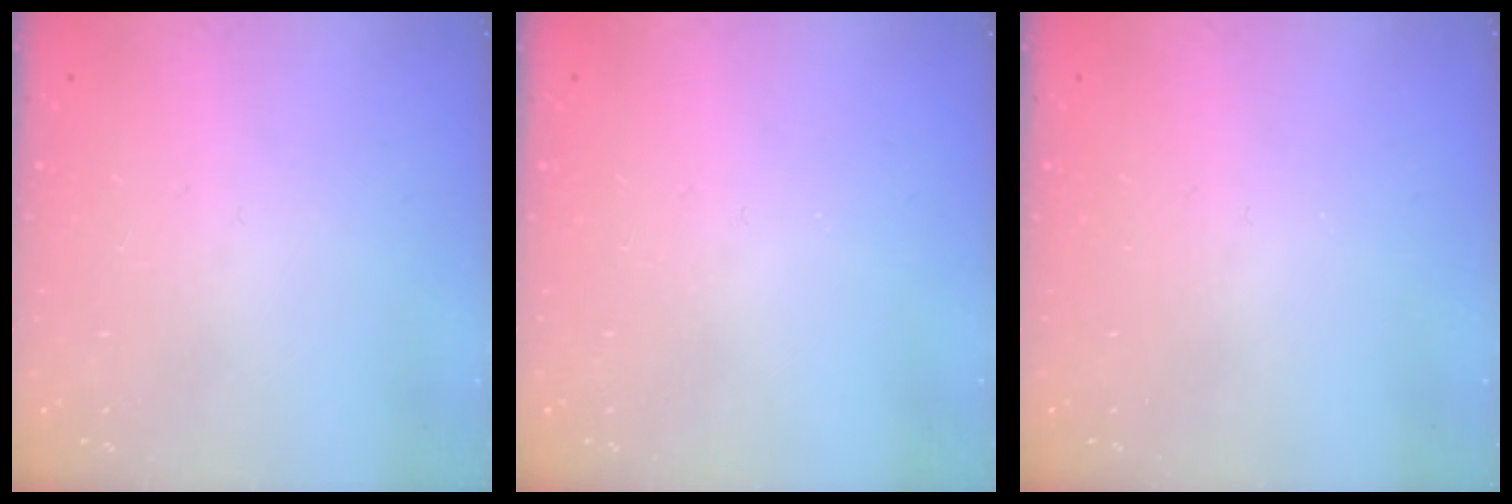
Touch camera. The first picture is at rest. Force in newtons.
{"total": 0.0}
{"total": 0.0}